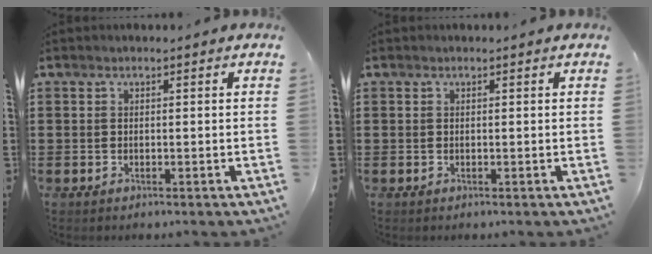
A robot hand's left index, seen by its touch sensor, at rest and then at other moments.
{"total": 0.0}